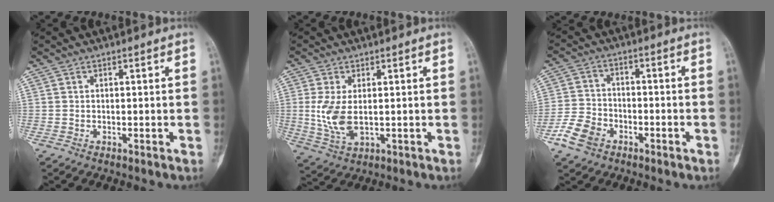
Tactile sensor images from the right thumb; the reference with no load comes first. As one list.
[{"total": 7.5, "force": [0.3, 3.9, 6.4], "torque": [-0.139, -0.010, 0.017]}, {"total": 7.1, "force": [-3.9, 4.9, 3.3], "torque": [-0.055, 0.025, -0.073]}]